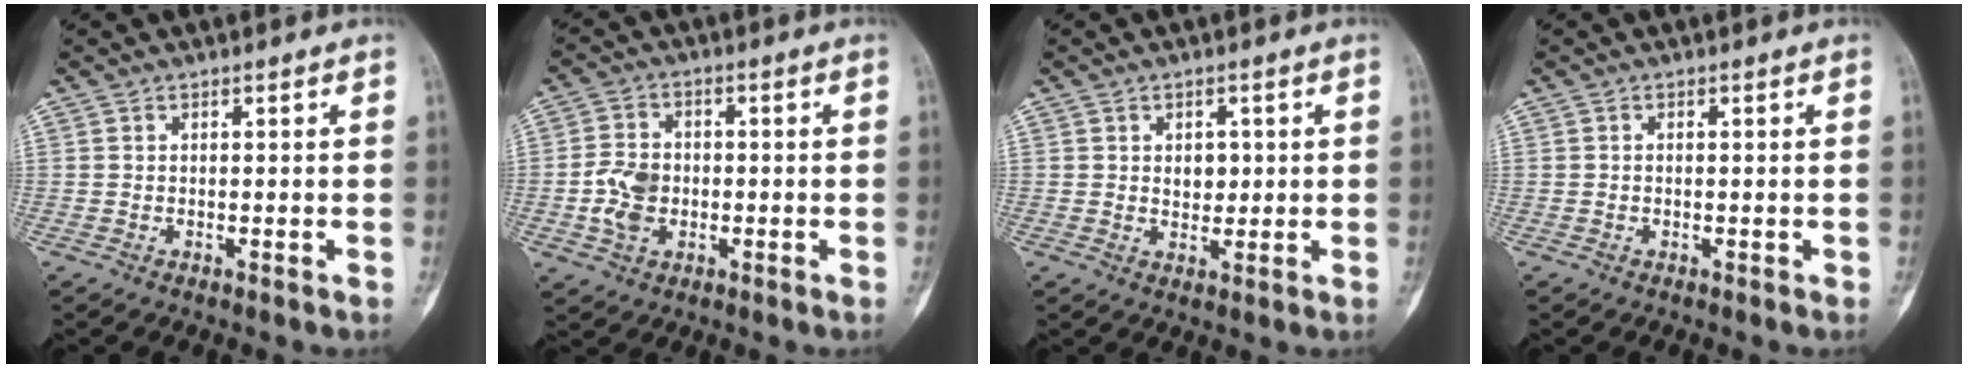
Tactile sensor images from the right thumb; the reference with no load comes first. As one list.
[{"total": 7.2, "force": [-1.2, 5.4, 4.6], "torque": [-0.074, 0.008, -0.024]}, {"total": 3.4, "force": [0.6, 2.5, 2.2], "torque": [-0.014, -0.003, 0.011]}, {"total": 0.0}]